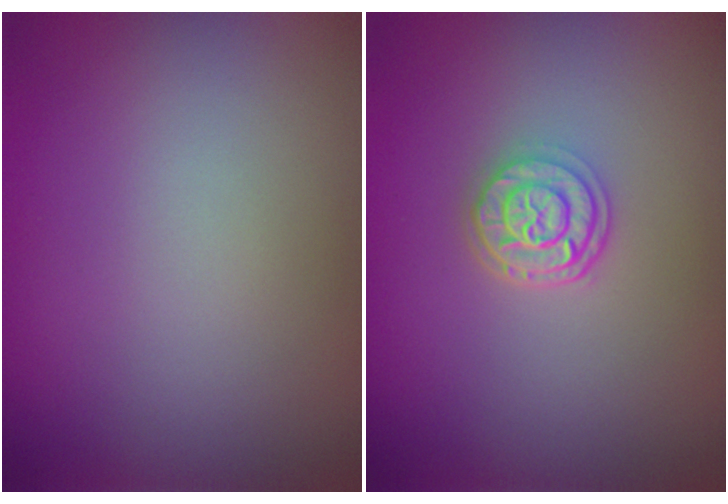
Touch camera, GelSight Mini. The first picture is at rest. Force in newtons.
{"total": 3.1, "press": 2.4, "slide": 2.0}